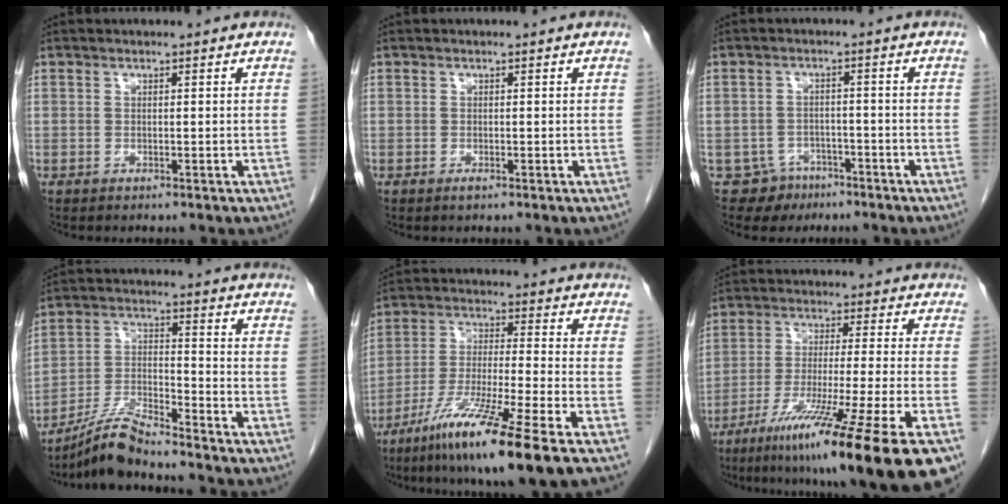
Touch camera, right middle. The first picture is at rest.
{"total": 0.6, "force": [-0.4, 0.1, 0.4], "torque": [-0.007, 0.000, -0.005]}
{"total": 4.0, "force": [-2.7, 3.0, -0.1], "torque": [0.002, 0.010, -0.037]}
{"total": 7.8, "force": [-7.2, 0.1, 3.1], "torque": [-0.065, -0.010, -0.135]}
{"total": 14.6, "force": [-9.4, -1.2, 11.2], "torque": [-0.222, -0.055, -0.171]}
{"total": 19.2, "force": [-11.8, -1.5, 15.1], "torque": [-0.209, -0.055, -0.193]}